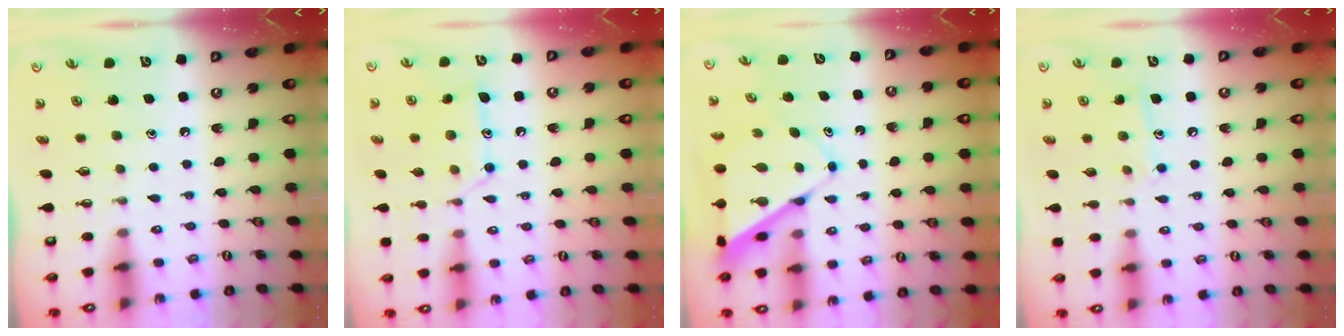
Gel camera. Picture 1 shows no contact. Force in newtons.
{"total": 13.5, "press": 13.5, "slide": 0.8}
{"total": 8.5, "press": 8.5, "slide": 0.6}
{"total": 7.8, "press": 7.8, "slide": 0.6}